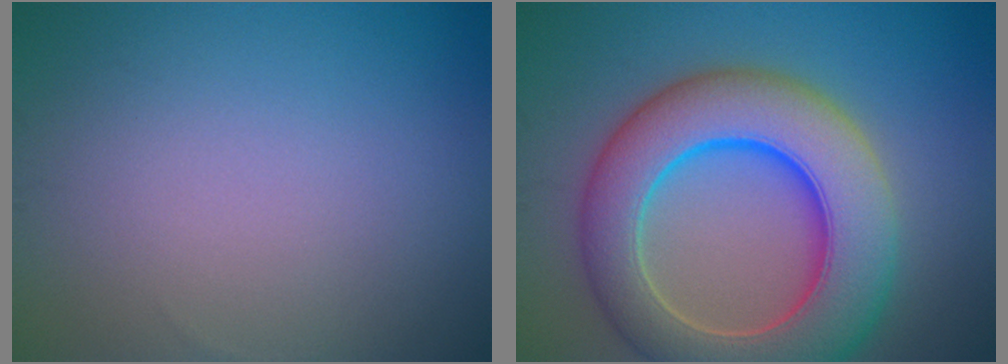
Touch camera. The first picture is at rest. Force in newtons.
{"total": 11.3, "press": 11.3, "slide": 0.4}